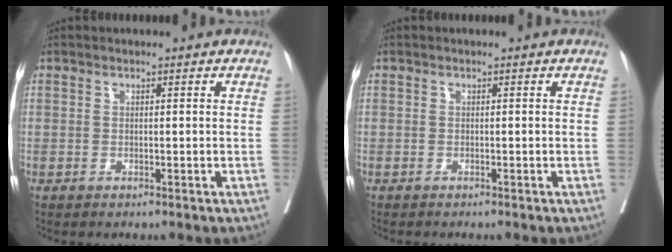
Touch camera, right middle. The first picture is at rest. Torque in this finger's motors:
{"motor_torque": [0.05, -0.09, 0.01, 0.01]}